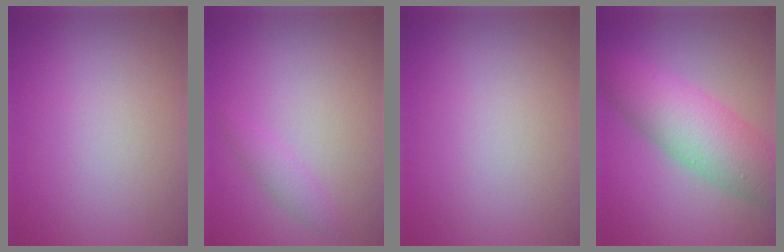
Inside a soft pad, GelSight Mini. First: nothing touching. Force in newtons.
{"total": 1.5, "press": 1.4, "slide": 0.1}
{"total": 0.0}
{"total": 7.3, "press": 7.3, "slide": 0.2}